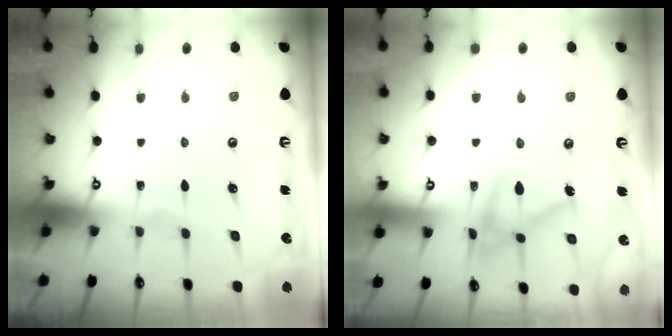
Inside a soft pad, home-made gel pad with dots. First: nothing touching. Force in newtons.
{"total": 16.1, "press": 16.1, "slide": 0.7}